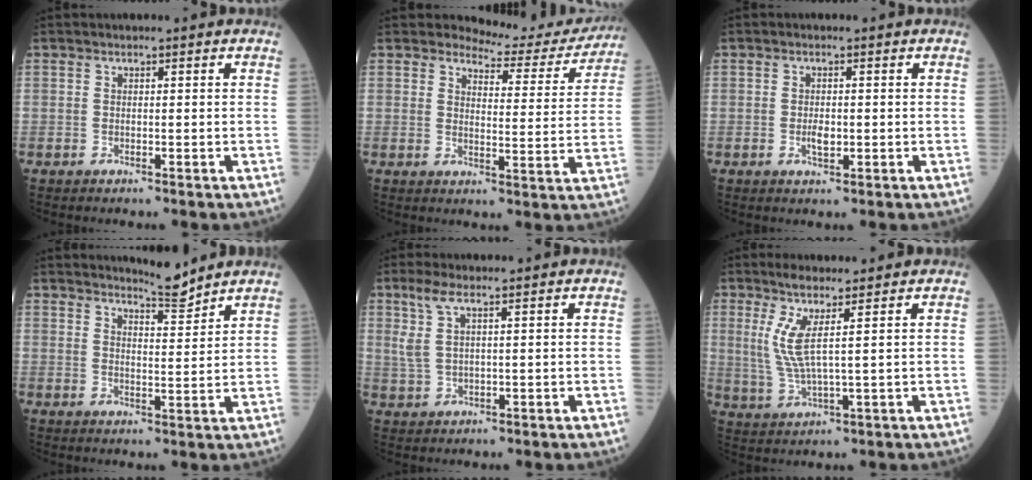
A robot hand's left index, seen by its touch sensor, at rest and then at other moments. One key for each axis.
{"total": 9.5, "fx": 9.4, "fy": 1.8, "fz": -0.1, "tx": 0.013, "ty": -0.029, "tz": 0.105}
{"total": 1.9, "fx": -0.5, "fy": 0.9, "fz": 1.6, "tx": -0.029, "ty": 0.001, "tz": -0.007}
{"total": 4.1, "fx": 4.1, "fy": -0.3, "fz": 0.5, "tx": -0.015, "ty": -0.018, "tz": 0.066}
{"total": 3.9, "fx": 2.2, "fy": 0.6, "fz": 3.1, "tx": -0.079, "ty": 0.009, "tz": 0.053}
{"total": 6.1, "fx": 2.1, "fy": -0.4, "fz": 5.7, "tx": -0.128, "ty": -0.007, "tz": 0.048}